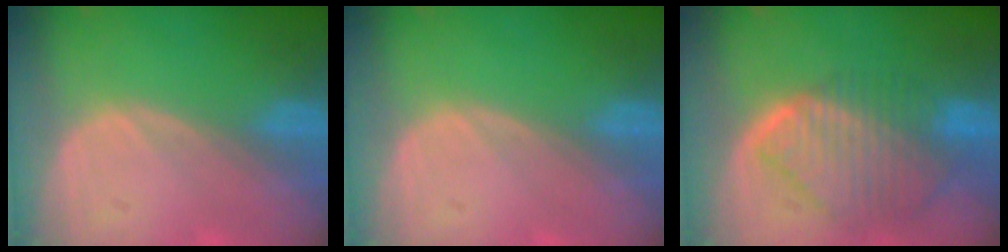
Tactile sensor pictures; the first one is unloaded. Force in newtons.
{"total": 0.0}
{"total": 10.1, "press": 8.7, "slide": 5.1}